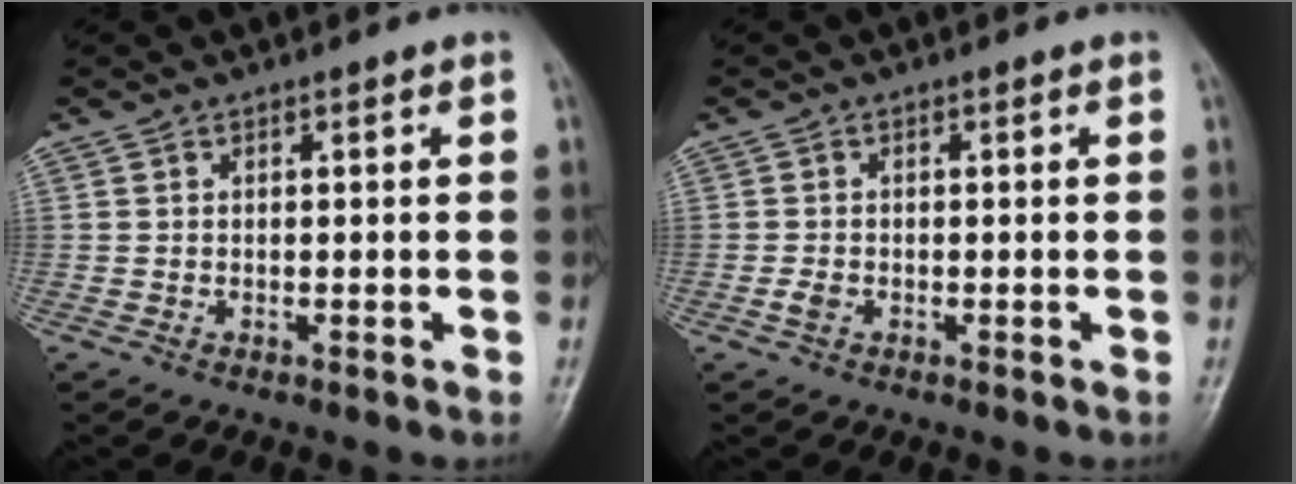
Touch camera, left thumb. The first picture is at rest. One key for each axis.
{"total": 1.6, "fx": -0.6, "fy": 1.2, "fz": 1.0, "tx": -0.019, "ty": 0.002, "tz": -0.014}